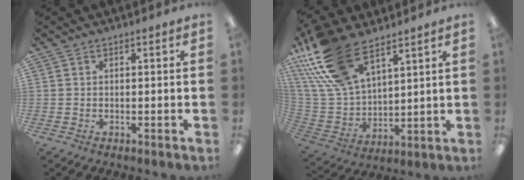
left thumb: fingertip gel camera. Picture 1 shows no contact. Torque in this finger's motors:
{"motor_torque": [0.62, 0.61, 1.46, -1.31, 0.27]}